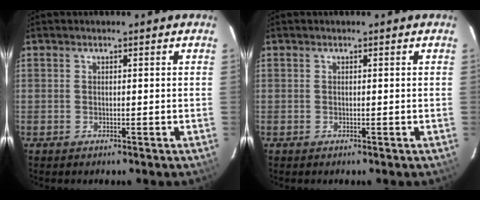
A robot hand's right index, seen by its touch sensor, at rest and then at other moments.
{"total": 0.0}